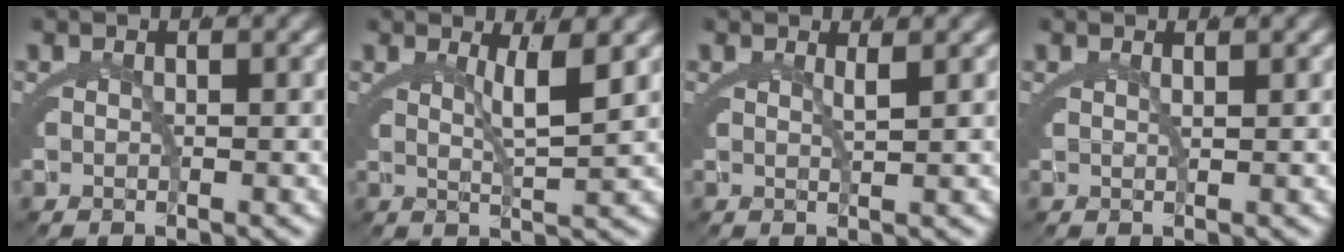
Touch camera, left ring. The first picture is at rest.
{"total": 2.9, "force": [1.7, -0.7, 2.3], "torque": [-0.039, -0.009, 0.037]}
{"total": 1.3, "force": [1.0, -0.4, 0.7], "torque": [-0.015, -0.008, 0.022]}
{"total": 0.9, "force": [0.7, -0.6, 0.3], "torque": [-0.010, -0.005, 0.018]}